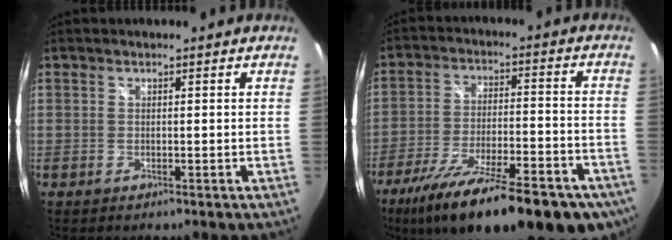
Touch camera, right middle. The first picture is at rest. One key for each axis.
{"total": 27.1, "fx": -18.9, "fy": 8.1, "fz": 17.6, "tx": -0.302, "ty": -0.057, "tz": -0.271}